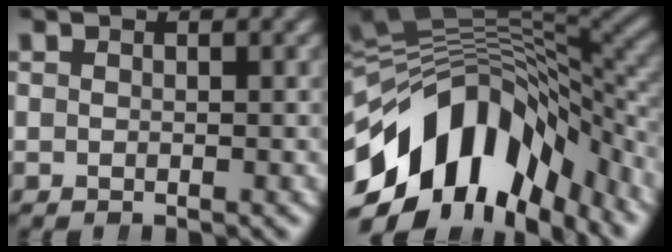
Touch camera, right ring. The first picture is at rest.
{"total": 15.0, "force": [-4.6, 10.1, 10.0], "torque": [-0.176, -0.008, -0.069]}